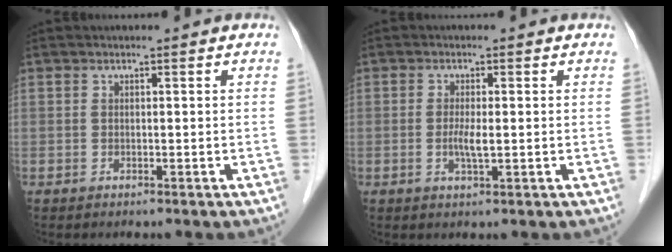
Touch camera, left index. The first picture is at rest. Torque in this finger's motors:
{"motor_torque": [0.31, 0.13, 0.09, 0.01]}